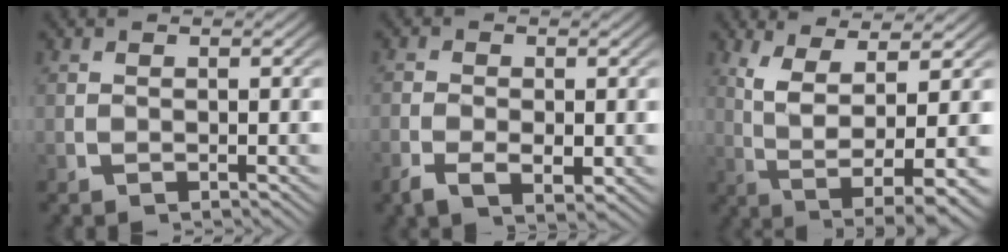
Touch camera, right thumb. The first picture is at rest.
{"total": 2.8, "force": [-0.9, 1.8, 1.9], "torque": [-0.041, -0.018, -0.013]}
{"total": 9.2, "force": [-0.5, 4.3, 8.1], "torque": [-0.153, -0.035, 0.015]}